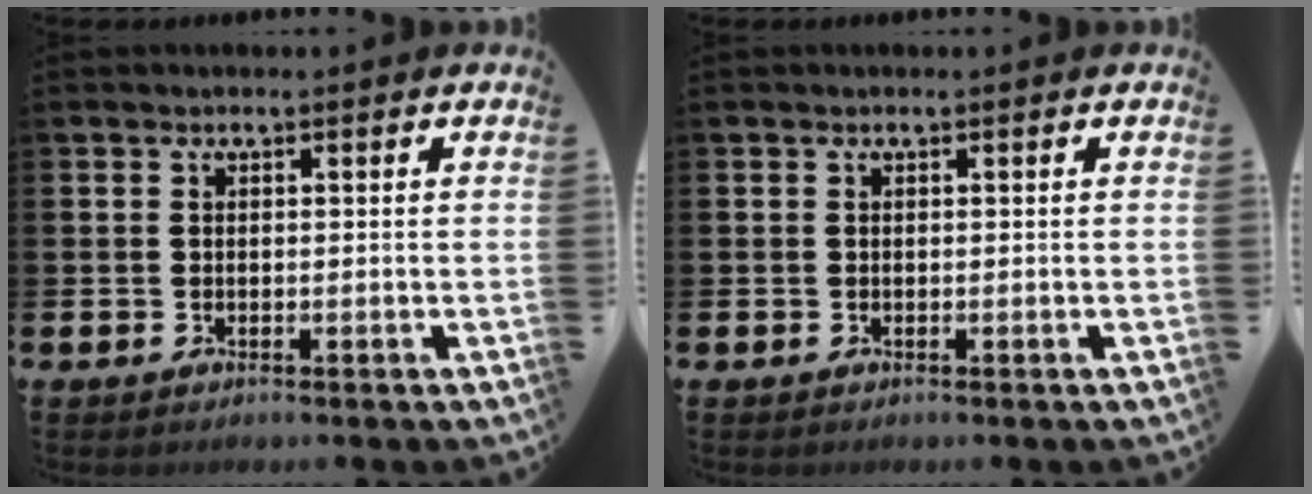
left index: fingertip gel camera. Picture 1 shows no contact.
{"total": 0.0}